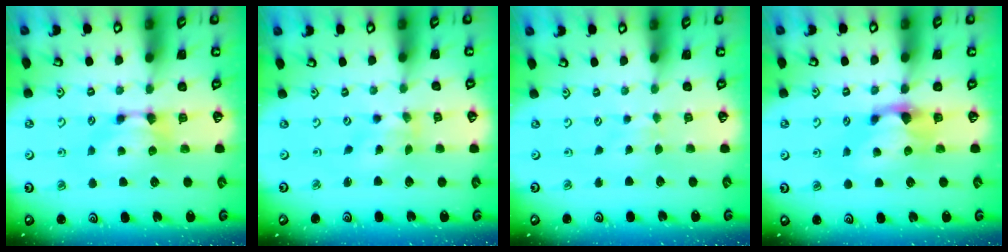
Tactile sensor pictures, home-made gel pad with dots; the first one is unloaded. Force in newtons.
{"total": 1.7, "press": 1.3, "slide": 1.0}
{"total": 3.5, "press": 3.5, "slide": 0.4}
{"total": 1.1, "press": 0.6, "slide": 0.9}